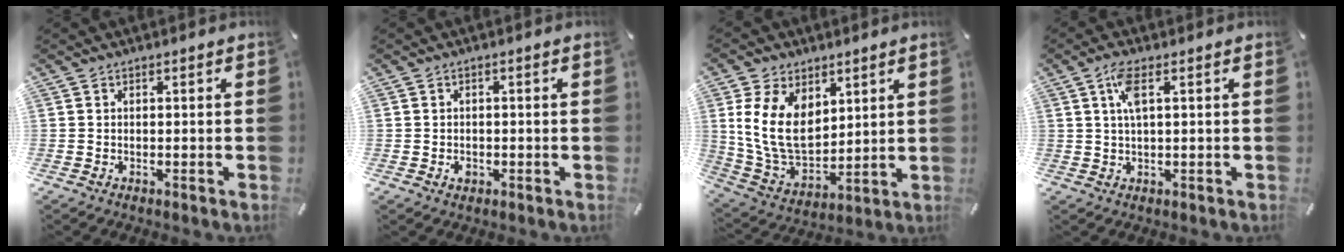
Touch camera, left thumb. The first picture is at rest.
{"total": 1.7, "force": [-0.5, 1.3, 1.1], "torque": [-0.020, 0.003, -0.010]}
{"total": 14.6, "force": [4.1, 10.5, 9.2], "torque": [-0.199, -0.020, 0.078]}
{"total": 5.1, "force": [1.7, 1.4, 4.6], "torque": [-0.098, 0.005, 0.027]}